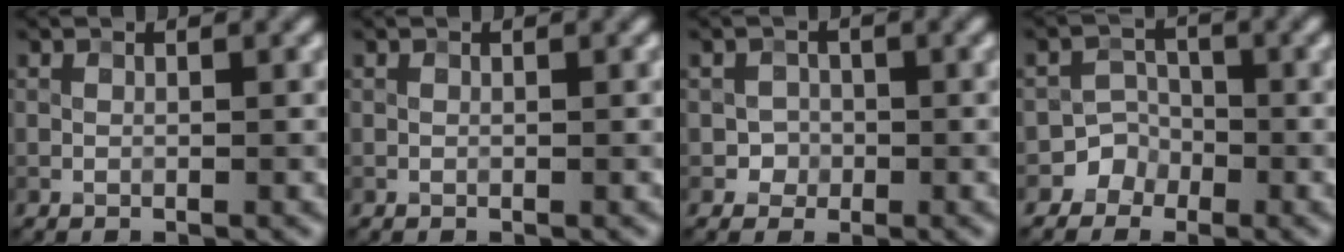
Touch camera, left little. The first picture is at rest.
{"total": 0.0}
{"total": 1.5, "force": [-0.5, 1.4, 0.1], "torque": [0.012, -0.002, -0.009]}
{"total": 3.0, "force": [-1.6, 2.5, -0.2], "torque": [0.040, 0.013, -0.040]}